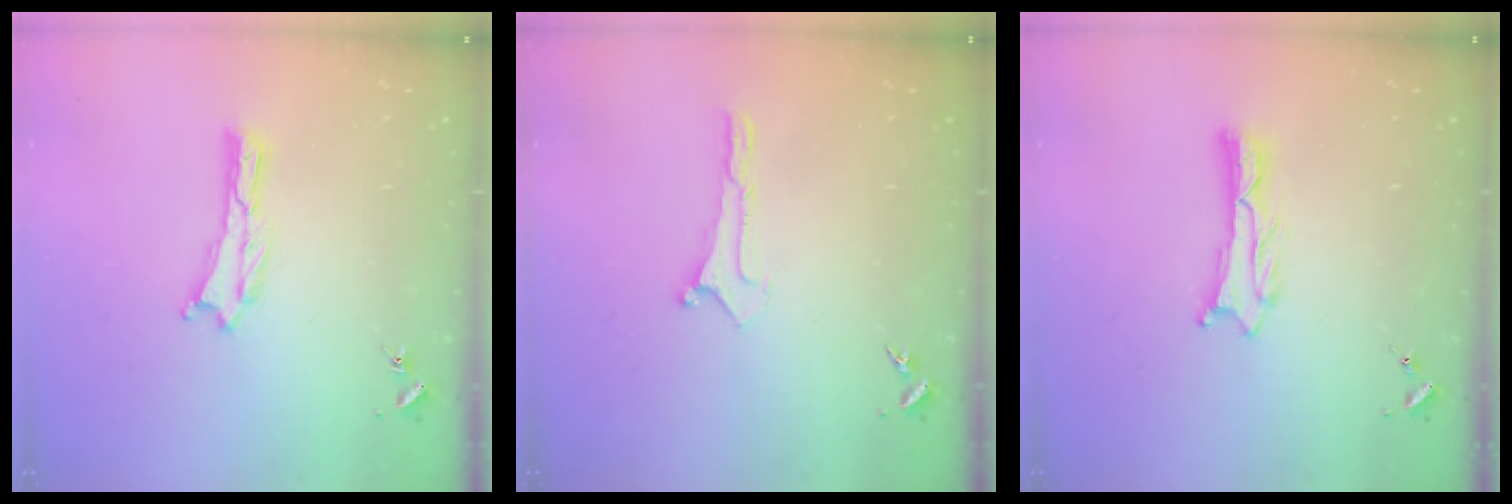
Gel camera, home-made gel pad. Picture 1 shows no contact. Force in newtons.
{"total": 0.0}
{"total": 1.1, "press": 1.1, "slide": 0.2}